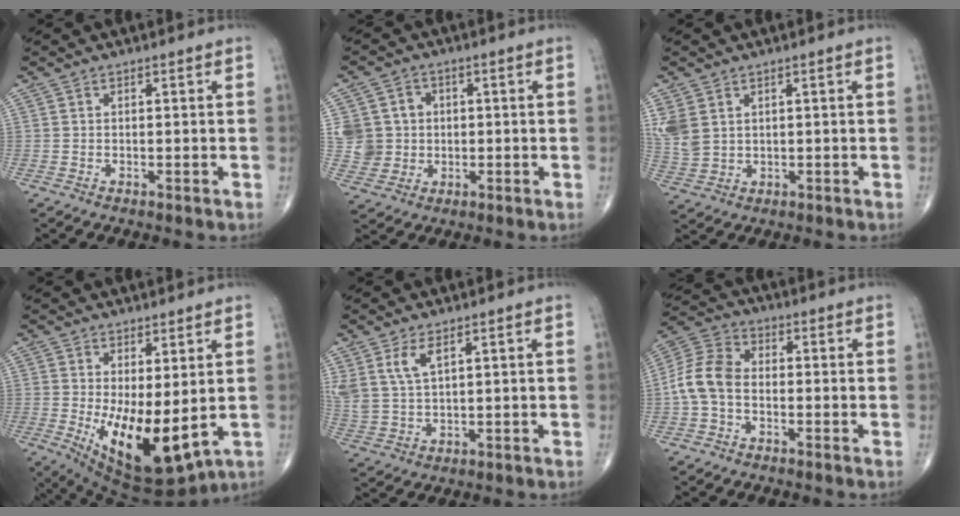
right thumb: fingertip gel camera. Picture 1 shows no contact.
{"total": 8.3, "force": [0.8, 7.9, 2.2], "torque": [-0.016, 0.005, 0.018]}
{"total": 6.0, "force": [2.2, 4.3, 3.5], "torque": [-0.080, -0.002, 0.056]}
{"total": 13.2, "force": [-0.6, 5.5, 11.9], "torque": [-0.191, -0.030, 0.013]}
{"total": 6.1, "force": [3.2, 2.7, 4.4], "torque": [-0.096, -0.010, 0.075]}
{"total": 8.5, "force": [-1.4, 5.9, 6.0], "torque": [-0.117, 0.025, -0.043]}